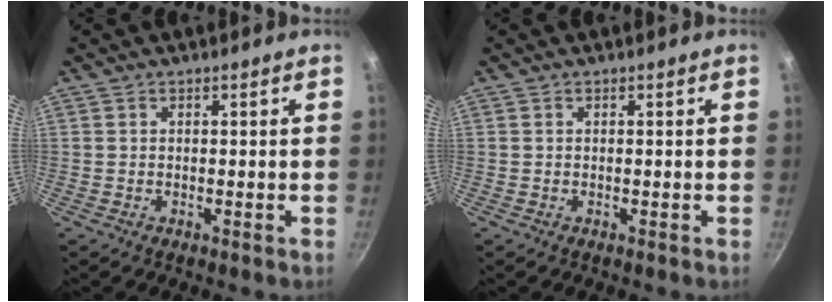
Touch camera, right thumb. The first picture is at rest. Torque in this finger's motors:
{"motor_torque": [0.00, 0.00, 0.00, 0.00, 0.00]}